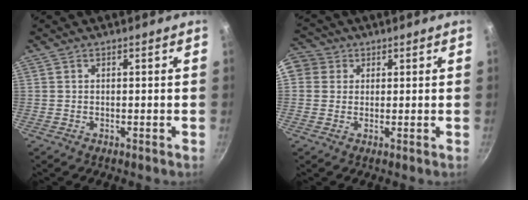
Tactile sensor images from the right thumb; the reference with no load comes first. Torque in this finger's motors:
{"motor_torque": [-0.03, 0.99, 0.82, -0.35, 0.23]}